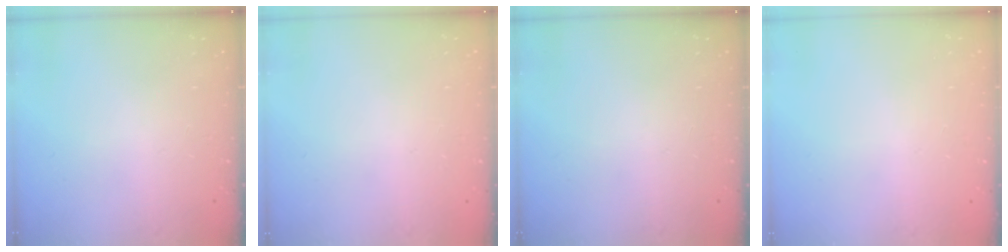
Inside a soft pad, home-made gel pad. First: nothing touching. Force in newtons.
{"total": 0.0}
{"total": 0.0}
{"total": 0.5, "press": 0.5, "slide": 0.1}